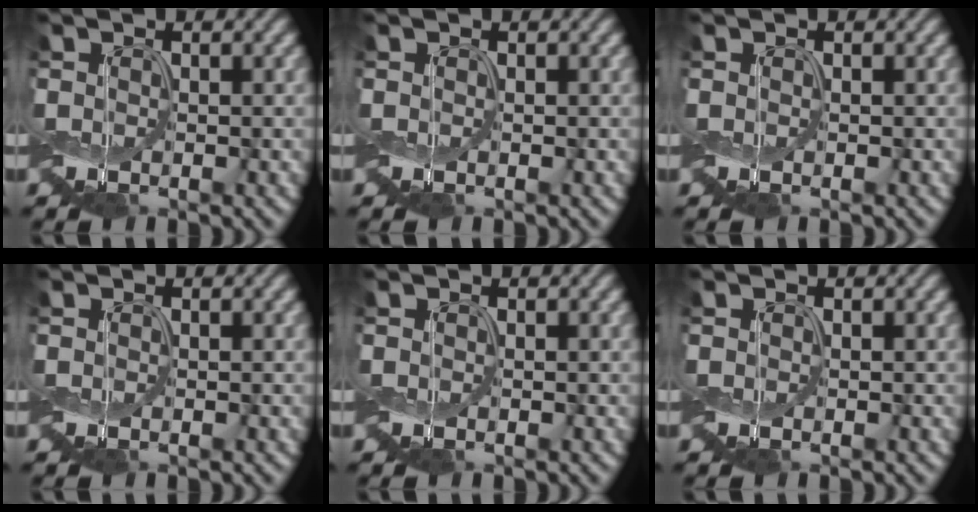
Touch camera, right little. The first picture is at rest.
{"total": 0.0}
{"total": 0.0}
{"total": 0.0}
{"total": 0.0}
{"total": 0.0}